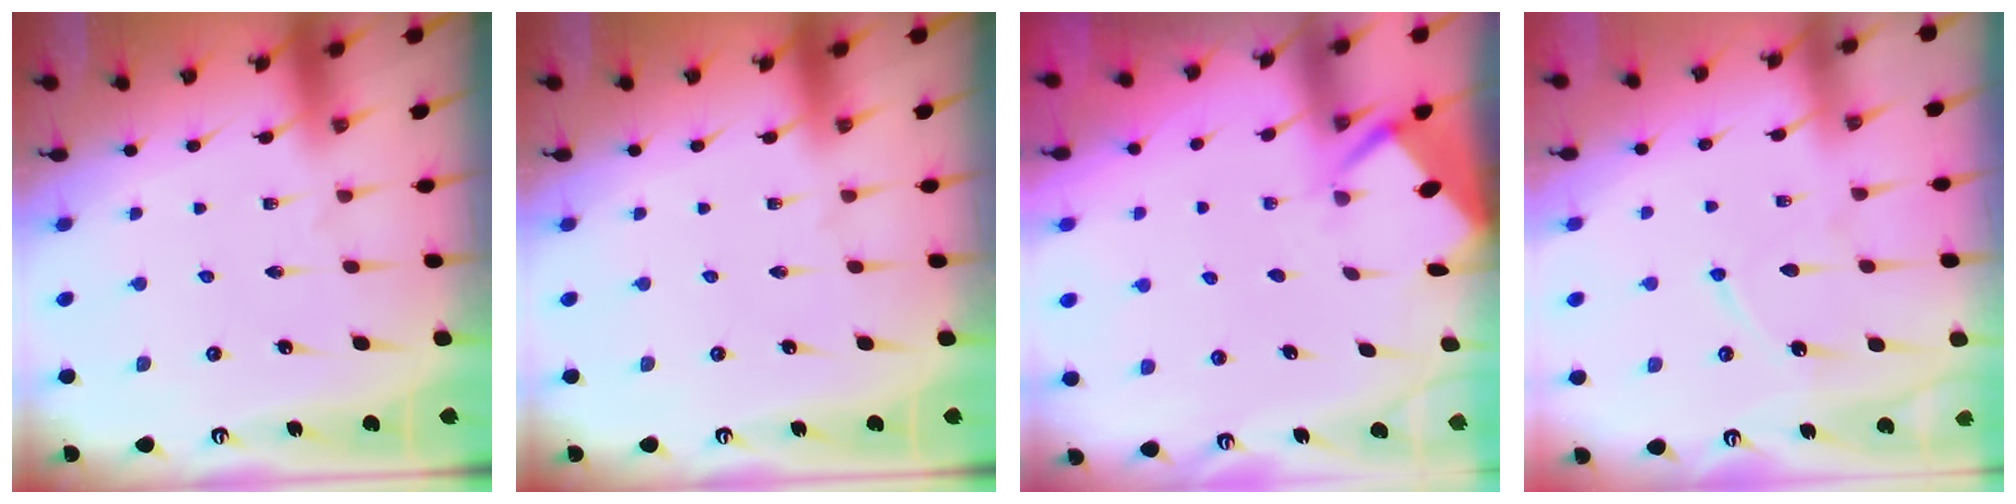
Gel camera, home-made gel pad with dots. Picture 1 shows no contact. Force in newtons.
{"total": 0.0}
{"total": 2.5, "press": 2.5, "slide": 0.4}
{"total": 6.1, "press": 6.0, "slide": 0.7}